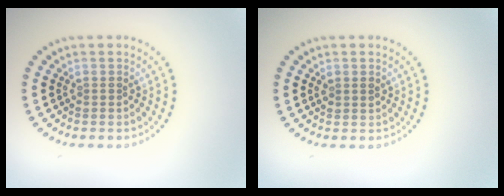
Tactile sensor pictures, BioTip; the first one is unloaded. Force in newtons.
{"total": 1.0, "press": 0.9, "slide": 0.4}